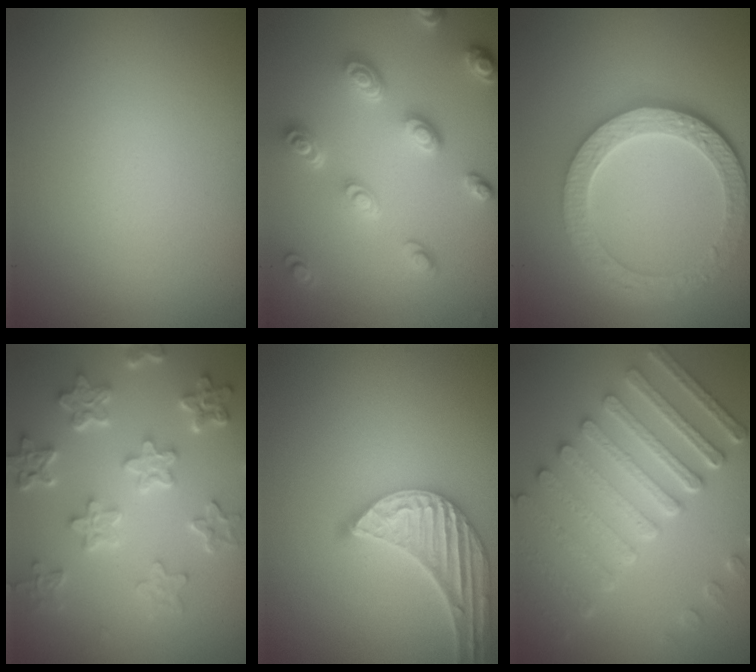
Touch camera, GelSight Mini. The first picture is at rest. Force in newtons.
{"total": 4.6, "press": 3.5, "slide": 3.0}
{"total": 5.8, "press": 4.5, "slide": 3.6}
{"total": 6.1, "press": 4.6, "slide": 4.0}
{"total": 5.3, "press": 4.4, "slide": 3.0}
{"total": 7.9, "press": 6.1, "slide": 5.0}